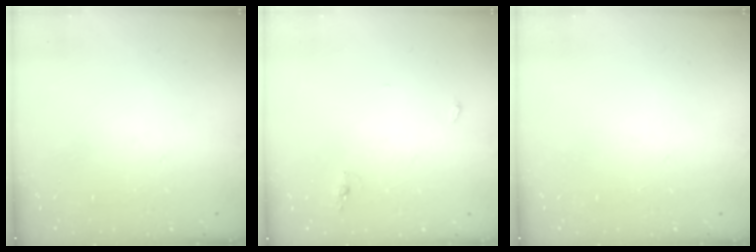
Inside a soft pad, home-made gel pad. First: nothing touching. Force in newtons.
{"total": 7.7, "press": 4.4, "slide": 6.4}
{"total": 0.0}